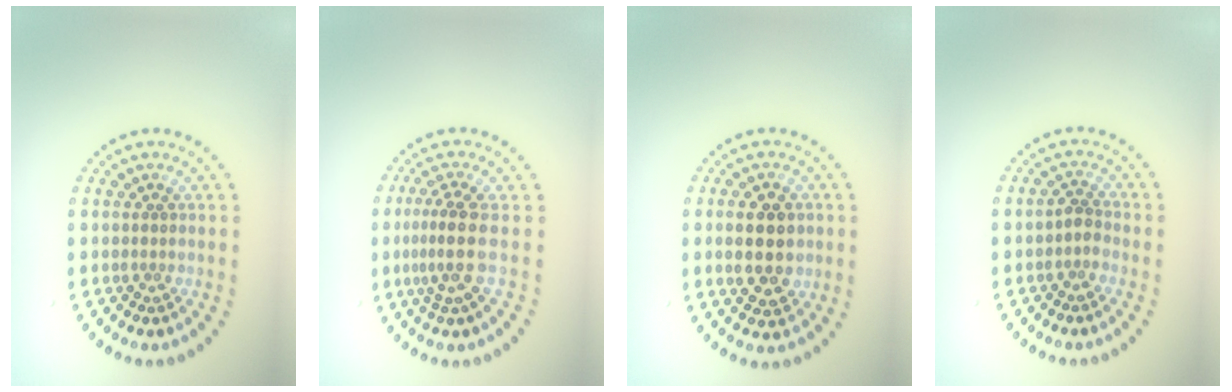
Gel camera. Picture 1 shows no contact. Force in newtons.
{"total": 3.1, "press": 2.2, "slide": 2.1}
{"total": 4.7, "press": 4.7, "slide": 0.3}
{"total": 1.2, "press": 1.0, "slide": 0.6}